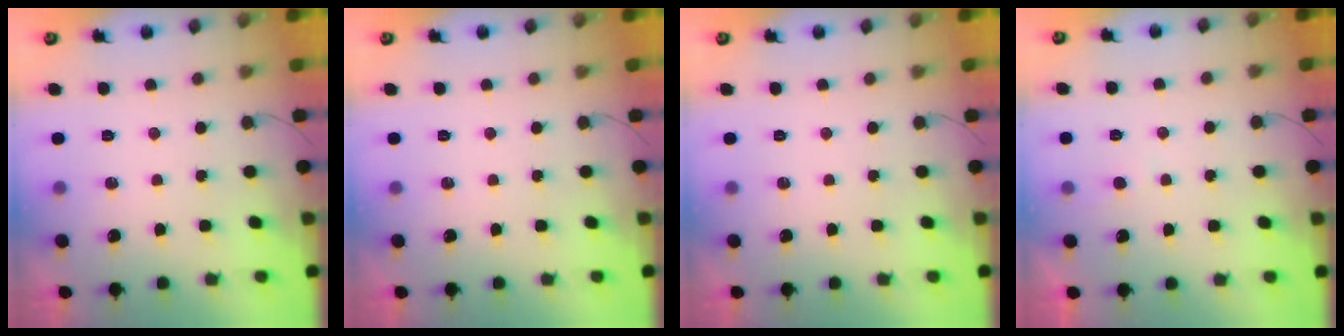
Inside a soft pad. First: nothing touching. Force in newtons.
{"total": 0.0}
{"total": 0.0}
{"total": 2.6, "press": 2.6, "slide": 0.2}